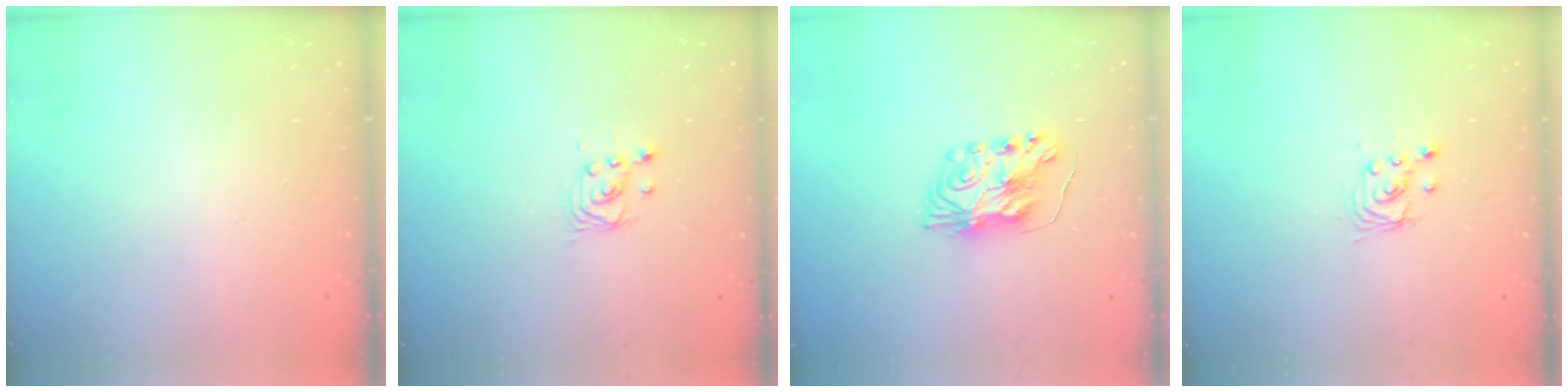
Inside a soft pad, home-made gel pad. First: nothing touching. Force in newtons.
{"total": 2.5, "press": 2.5, "slide": 0.2}
{"total": 8.2, "press": 8.2, "slide": 0.6}
{"total": 2.9, "press": 2.9, "slide": 0.2}